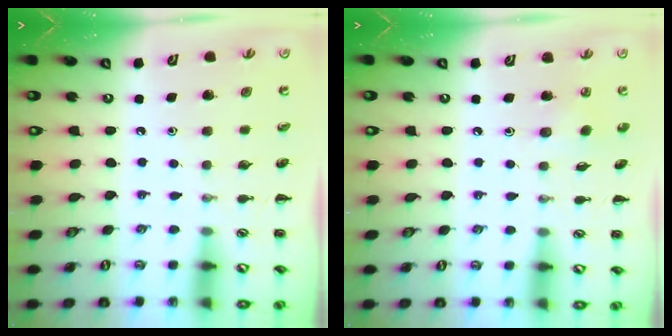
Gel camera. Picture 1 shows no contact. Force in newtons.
{"total": 2.4, "press": 2.2, "slide": 0.9}